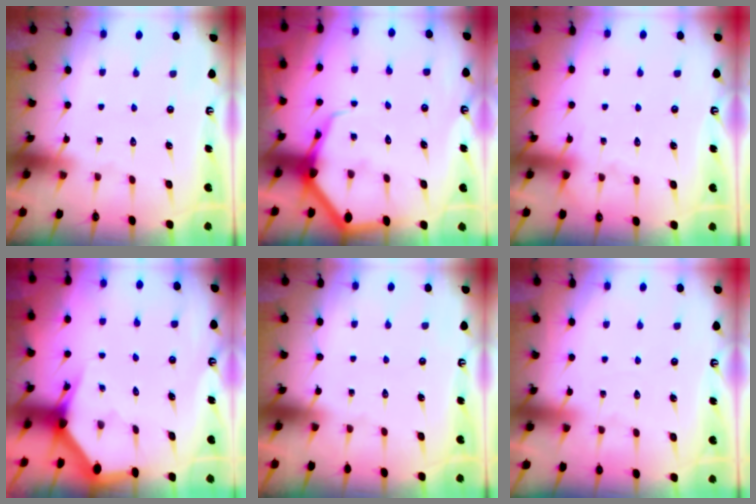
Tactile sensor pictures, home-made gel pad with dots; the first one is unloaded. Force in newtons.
{"total": 6.7, "press": 6.6, "slide": 0.7}
{"total": 2.9, "press": 2.9, "slide": 0.4}
{"total": 3.0, "press": 3.0, "slide": 0.0}
{"total": 0.0}
{"total": 2.6, "press": 2.6, "slide": 0.3}